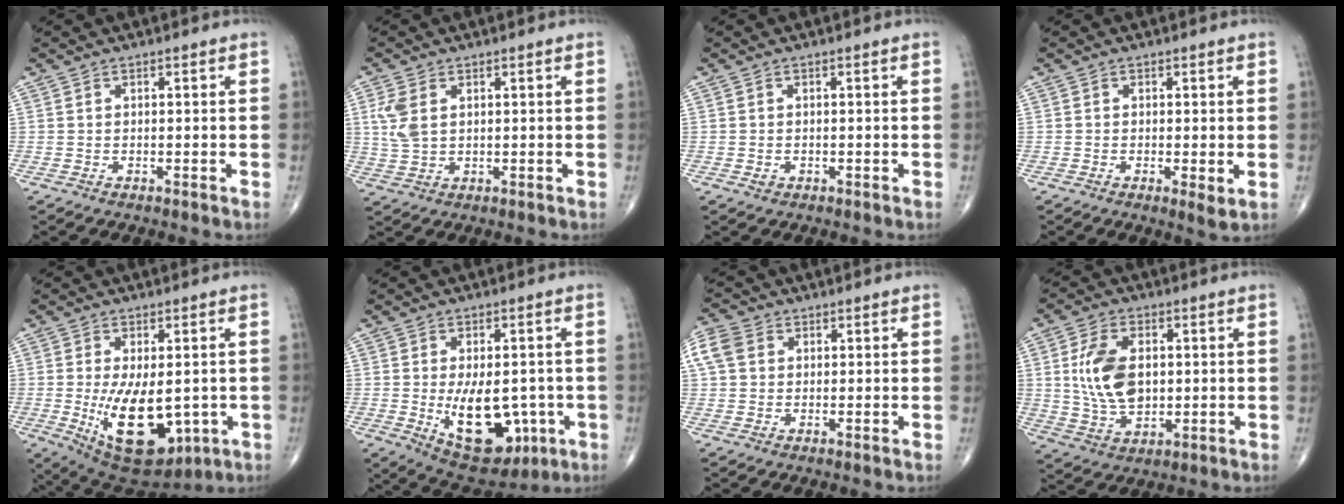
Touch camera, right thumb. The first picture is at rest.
{"total": 5.4, "force": [1.4, 3.4, 4.0], "torque": [-0.093, -0.001, 0.033]}
{"total": 1.0, "force": [-0.4, 0.9, 0.4], "torque": [-0.005, 0.002, -0.003]}
{"total": 2.6, "force": [-0.4, 0.7, 2.5], "torque": [-0.045, -0.012, -0.010]}
{"total": 15.9, "force": [-2.8, 8.1, 13.4], "torque": [-0.202, -0.021, -0.016]}
{"total": 15.2, "force": [-3.0, 8.6, 12.1], "torque": [-0.152, -0.005, -0.020]}
{"total": 6.5, "force": [1.8, 5.2, 3.6], "torque": [-0.080, 0.016, 0.033]}
{"total": 11.7, "force": [1.3, 7.2, 9.1], "torque": [-0.163, -0.007, 0.032]}